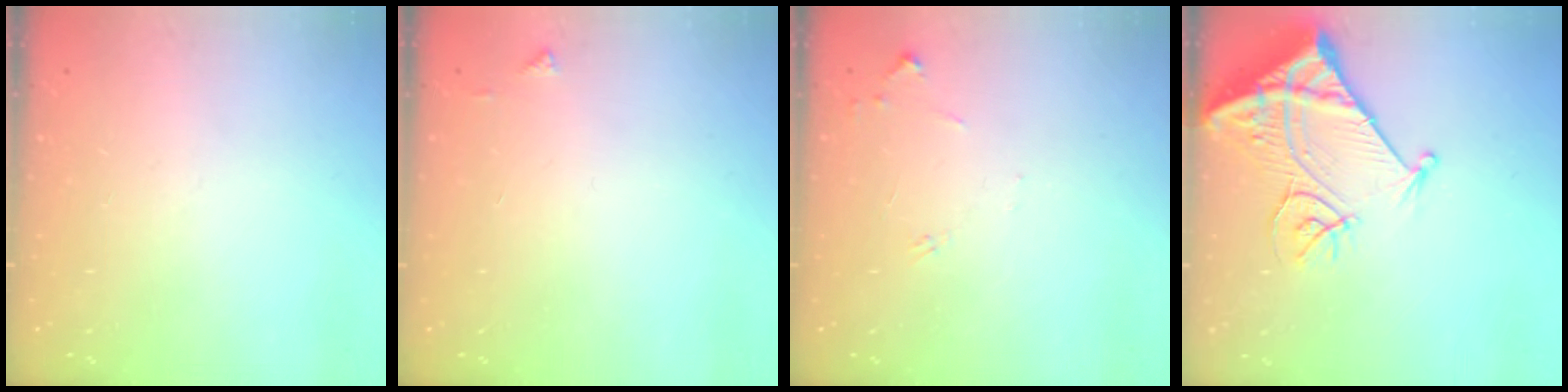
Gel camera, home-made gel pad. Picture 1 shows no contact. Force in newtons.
{"total": 3.6, "press": 3.6, "slide": 0.5}
{"total": 6.3, "press": 6.3, "slide": 0.8}
{"total": 16.0, "press": 15.9, "slide": 1.8}